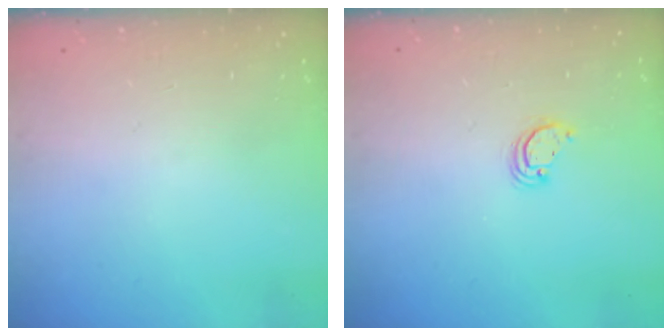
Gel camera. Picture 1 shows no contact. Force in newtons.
{"total": 3.5, "press": 3.5, "slide": 0.3}